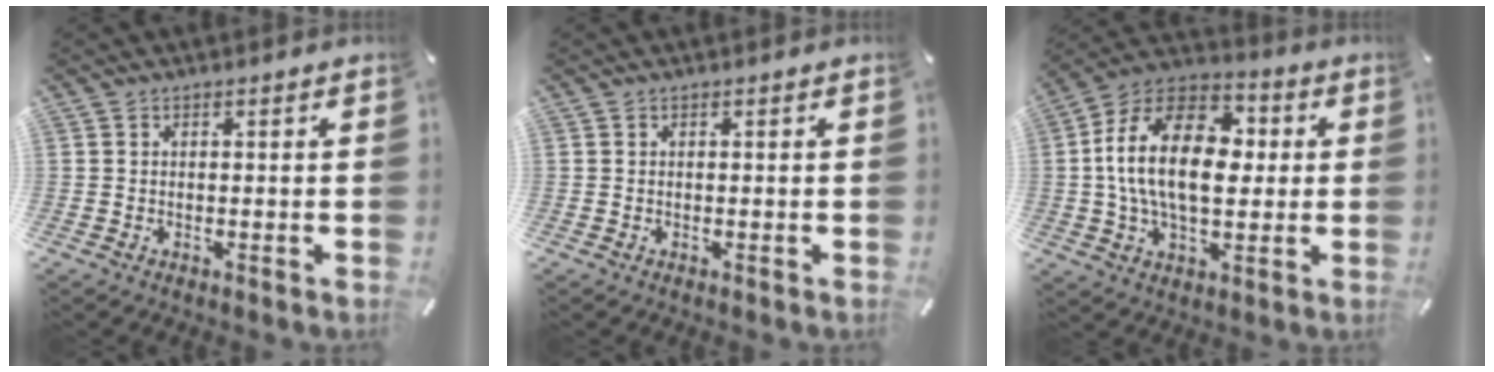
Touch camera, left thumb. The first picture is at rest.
{"total": 0.0}
{"total": 19.8, "force": [1.0, 12.7, 15.2], "torque": [-0.299, 0.008, 0.010]}